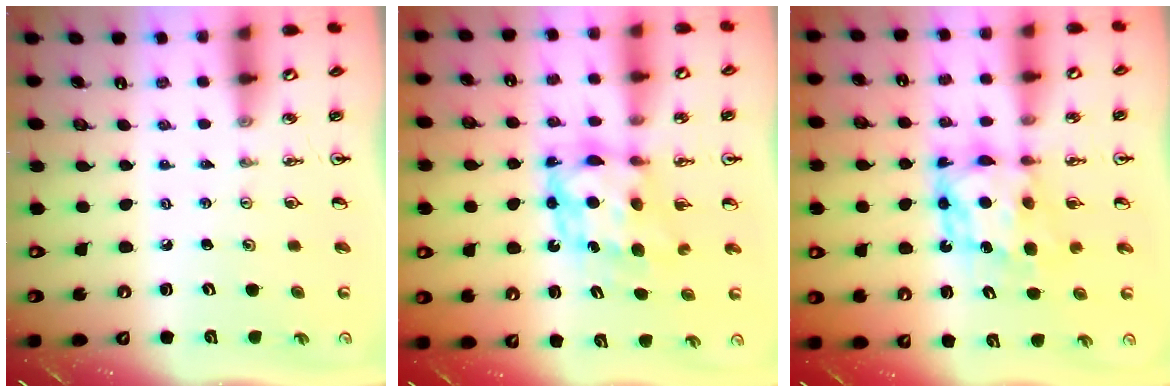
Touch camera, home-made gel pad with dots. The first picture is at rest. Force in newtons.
{"total": 7.6, "press": 7.6, "slide": 0.4}
{"total": 7.8, "press": 7.8, "slide": 0.7}